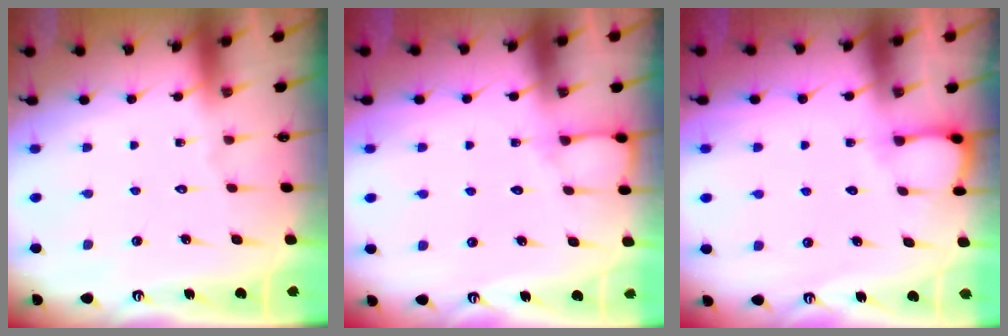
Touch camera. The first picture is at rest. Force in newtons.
{"total": 5.2, "press": 5.1, "slide": 0.5}
{"total": 2.6, "press": 2.6, "slide": 0.3}